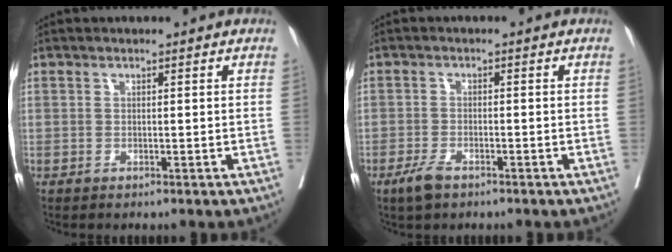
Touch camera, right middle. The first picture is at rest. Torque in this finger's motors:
{"motor_torque": [0.43, -0.34, 0.12, 0.04]}